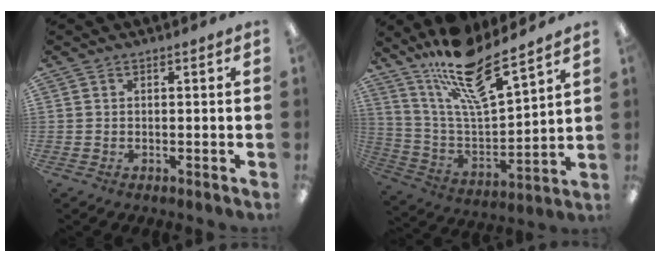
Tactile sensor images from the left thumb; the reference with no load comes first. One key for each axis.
{"total": 17.7, "fx": 13.7, "fy": 4.6, "fz": 10.1, "tx": -0.184, "ty": -0.089, "tz": 0.235}